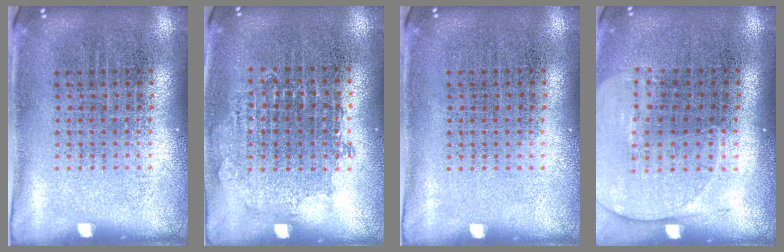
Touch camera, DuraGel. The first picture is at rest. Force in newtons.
{"total": 0.8, "press": 0.8, "slide": 0.3}
{"total": 0.0}
{"total": 1.4, "press": 1.3, "slide": 0.6}